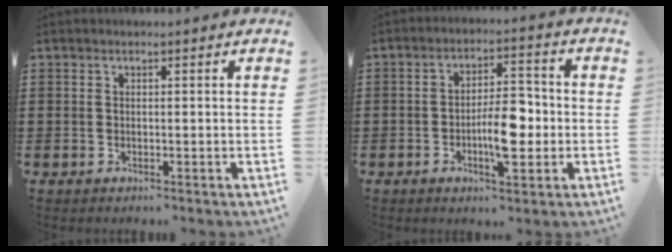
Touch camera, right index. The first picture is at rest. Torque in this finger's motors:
{"motor_torque": [2.14, 0.00, 0.62, 0.06]}